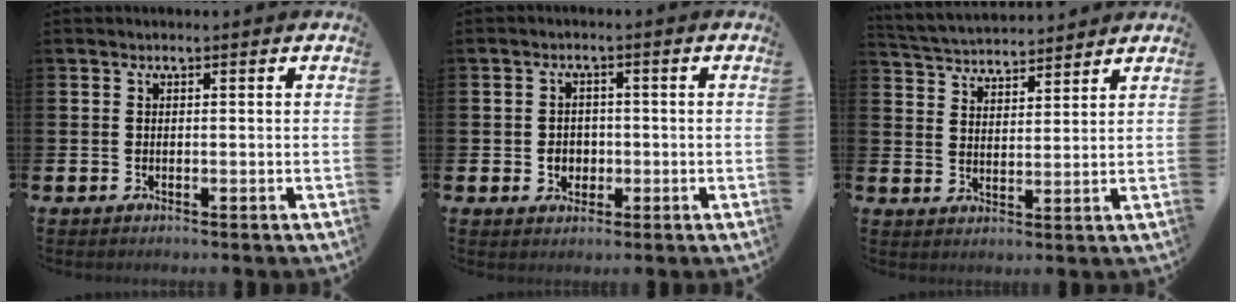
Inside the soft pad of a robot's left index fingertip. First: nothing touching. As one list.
[{"total": 2.6, "force": [-0.4, 2.4, 0.9], "torque": [-0.003, -0.001, -0.018]}, {"total": 4.2, "force": [4.2, 0.7, -0.2], "torque": [-0.016, -0.027, 0.073]}]